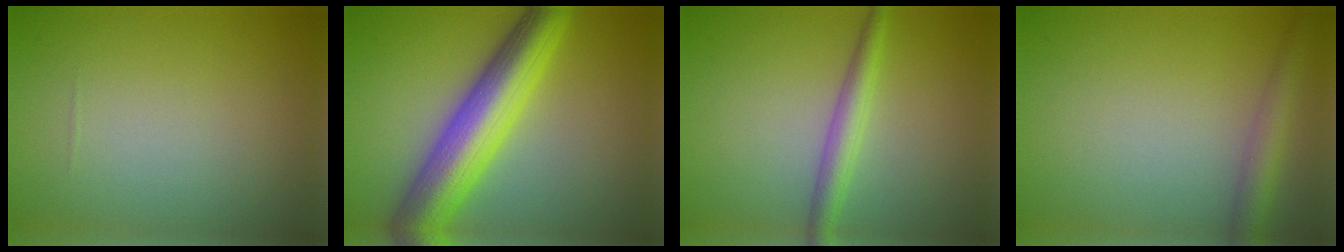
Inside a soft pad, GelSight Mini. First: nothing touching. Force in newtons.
{"total": 9.2, "press": 9.2, "slide": 0.3}
{"total": 2.7, "press": 2.7, "slide": 0.0}
{"total": 2.9, "press": 2.9, "slide": 0.1}